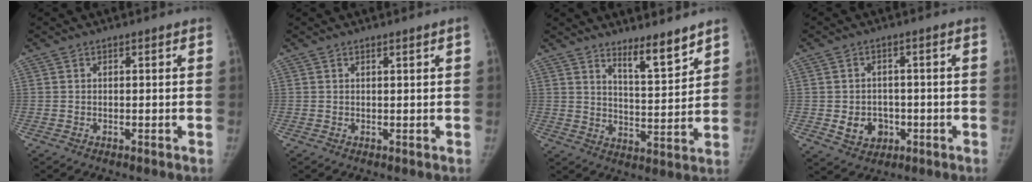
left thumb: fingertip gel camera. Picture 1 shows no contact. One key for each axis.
{"total": 0.8, "fx": 0.4, "fy": -0.2, "fz": 0.6, "tx": -0.016, "ty": -0.004, "tz": 0.011}
{"total": 7.9, "fx": 6.3, "fy": 1.3, "fz": 4.6, "tx": -0.063, "ty": -0.061, "tz": 0.108}
{"total": 6.0, "fx": -1.4, "fy": 5.1, "fz": 2.9, "tx": -0.023, "ty": 0.009, "tz": -0.013}